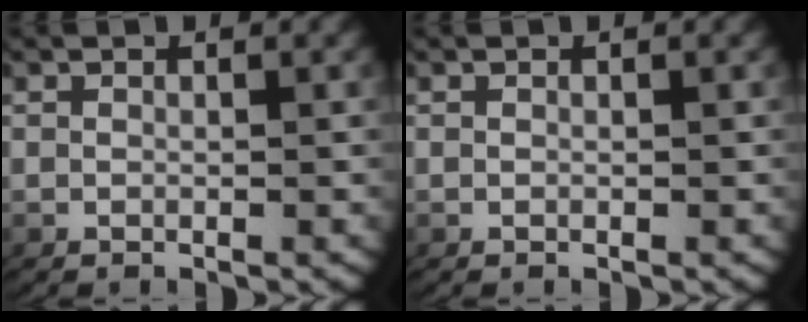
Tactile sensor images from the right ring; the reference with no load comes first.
{"total": 0.0}